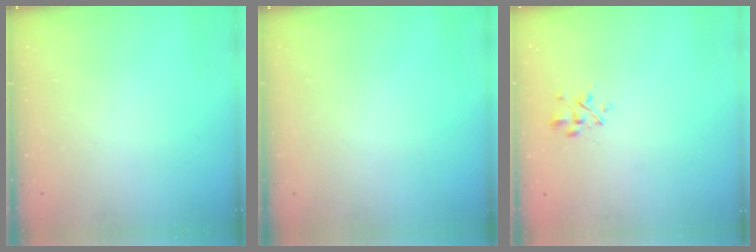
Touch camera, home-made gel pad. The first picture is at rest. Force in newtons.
{"total": 0.0}
{"total": 2.3, "press": 2.2, "slide": 0.9}